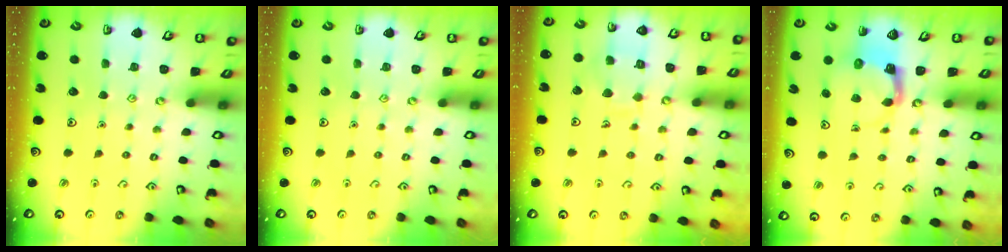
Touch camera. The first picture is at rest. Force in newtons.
{"total": 0.0}
{"total": 9.2, "press": 9.2, "slide": 0.7}
{"total": 3.9, "press": 3.9, "slide": 0.7}